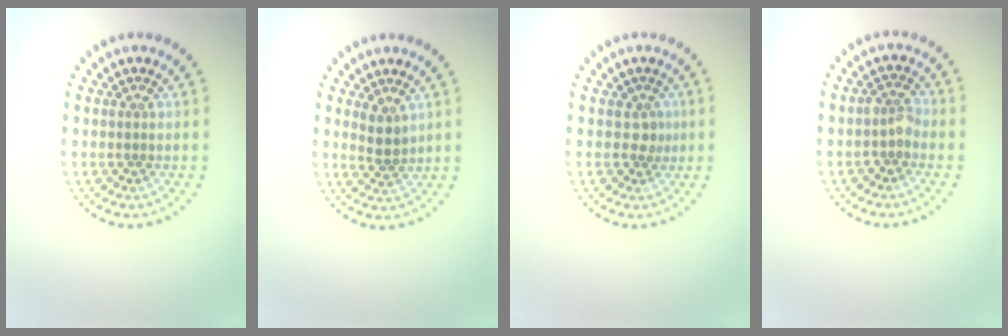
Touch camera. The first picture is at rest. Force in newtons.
{"total": 1.9, "press": 1.5, "slide": 1.1}
{"total": 1.3, "press": 1.0, "slide": 0.8}
{"total": 1.7, "press": 1.4, "slide": 0.9}